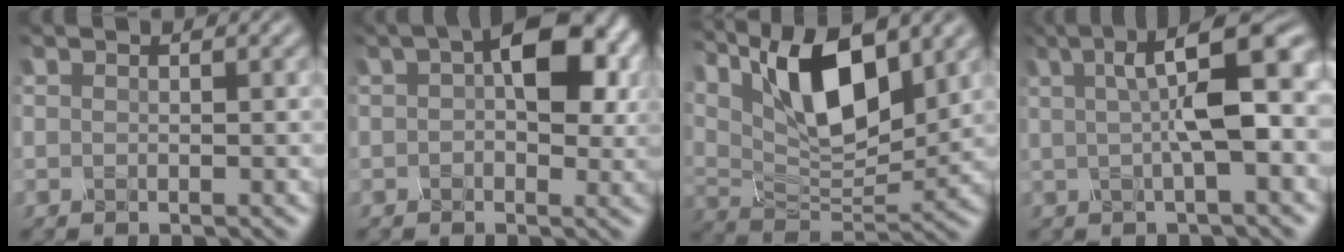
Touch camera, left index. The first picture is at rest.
{"total": 8.7, "force": [2.0, 4.9, 6.9], "torque": [-0.097, 0.012, 0.020]}
{"total": 11.5, "force": [4.9, 5.0, 9.1], "torque": [-0.150, 0.004, 0.083]}
{"total": 7.5, "force": [1.0, 2.1, 7.1], "torque": [-0.107, 0.017, 0.011]}